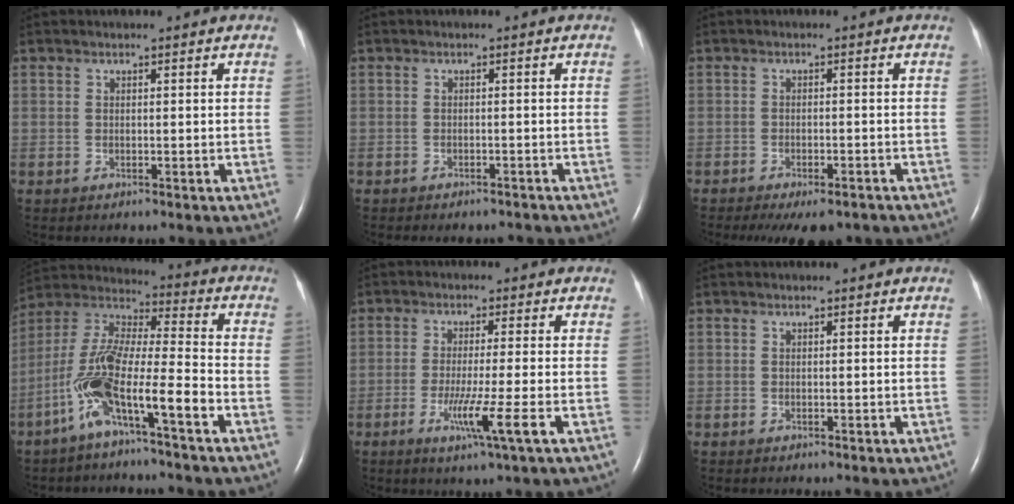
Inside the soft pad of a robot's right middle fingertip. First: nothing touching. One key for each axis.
{"total": 4.4, "fx": -4.0, "fy": 1.4, "fz": 1.2, "tx": -0.011, "ty": -0.002, "tz": -0.049}
{"total": 8.5, "fx": -6.6, "fy": 2.9, "fz": 4.4, "tx": -0.058, "ty": -0.008, "tz": -0.091}
{"total": 13.0, "fx": -6.3, "fy": 1.4, "fz": 11.3, "tx": -0.236, "ty": 0.009, "tz": -0.123}
{"total": 6.3, "fx": -2.4, "fy": -1.1, "fz": 5.7, "tx": -0.107, "ty": -0.022, "tz": -0.045}
{"total": 0.0}